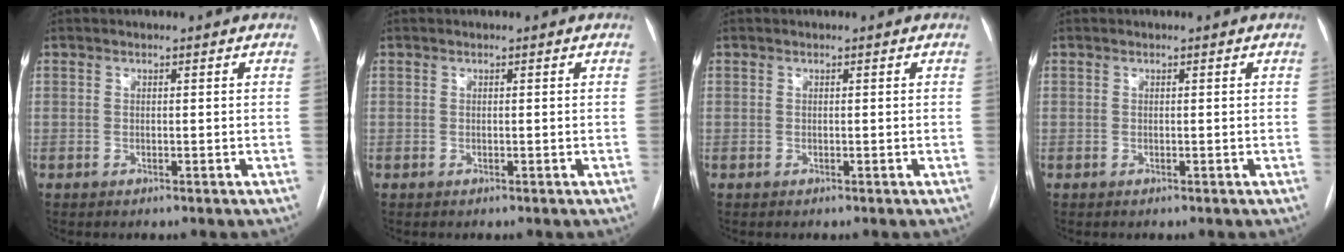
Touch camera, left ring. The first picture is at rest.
{"total": 0.0}
{"total": 0.0}
{"total": 0.0}